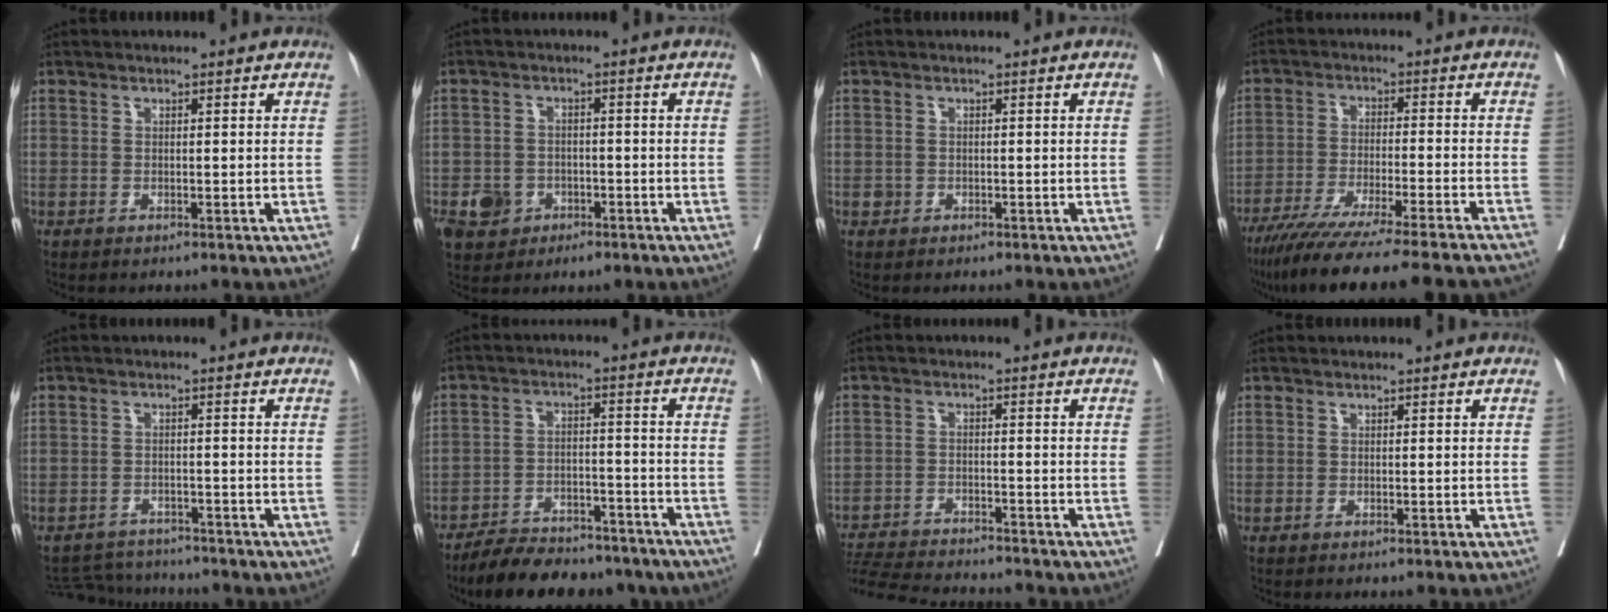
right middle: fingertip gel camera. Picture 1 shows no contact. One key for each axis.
{"total": 4.9, "fx": -2.2, "fy": 4.1, "fz": 1.6, "tx": -0.021, "ty": 0.006, "tz": -0.027}
{"total": 0.6, "fx": -0.2, "fy": 0.6, "fz": 0.1, "tx": -0.001, "ty": 0.003, "tz": -0.003}
{"total": 19.7, "fx": -16.9, "fy": -1.0, "fz": 10.0, "tx": -0.132, "ty": -0.064, "tz": -0.257}
{"total": 5.8, "fx": -5.7, "fy": 1.1, "fz": -0.1, "tx": 0.000, "ty": 0.005, "tz": -0.089}
{"total": 14.8, "fx": -12.8, "fy": 4.5, "fz": 5.9, "tx": -0.089, "ty": 0.007, "tz": -0.183}
{"total": 12.1, "fx": -11.5, "fy": 0.9, "fz": 3.8, "tx": -0.063, "ty": -0.007, "tz": -0.177}
{"total": 0.0}